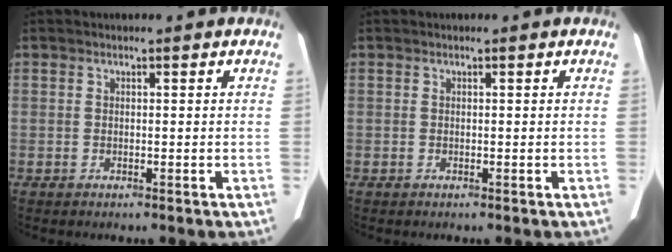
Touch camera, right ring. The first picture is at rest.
{"total": 0.0}